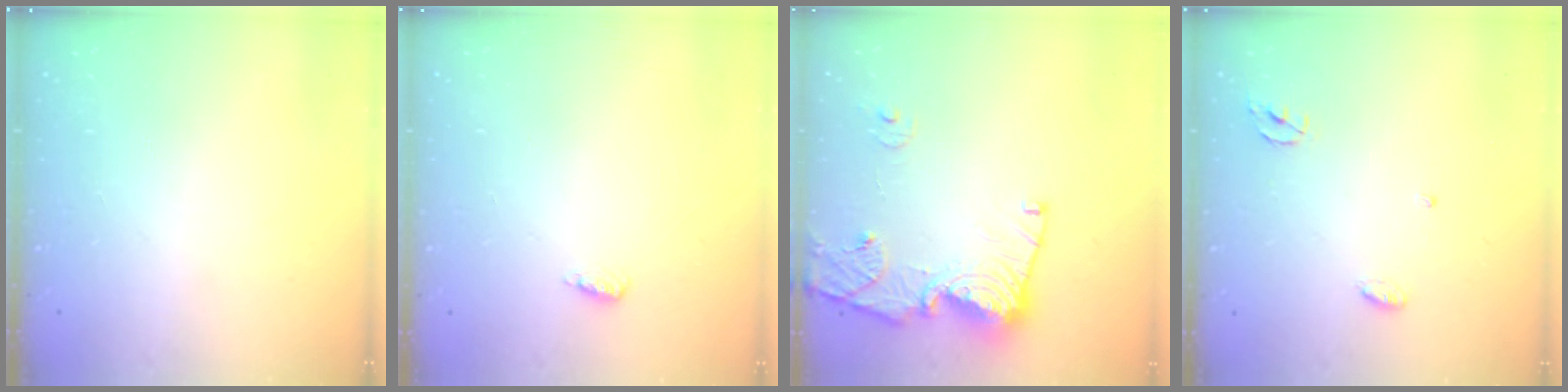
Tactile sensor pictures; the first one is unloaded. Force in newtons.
{"total": 4.4, "press": 4.1, "slide": 1.5}
{"total": 14.7, "press": 14.6, "slide": 1.8}
{"total": 3.9, "press": 3.9, "slide": 0.2}